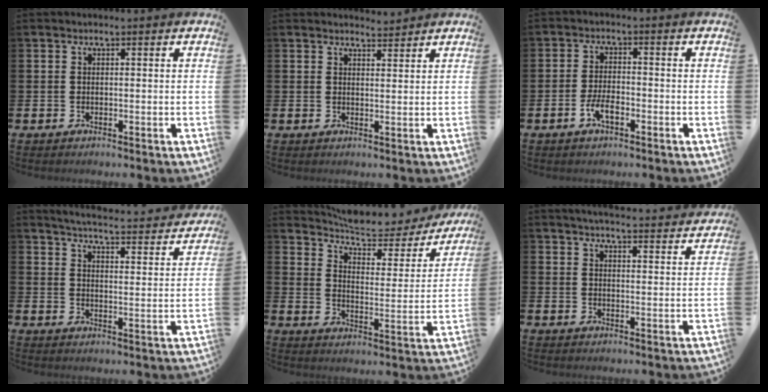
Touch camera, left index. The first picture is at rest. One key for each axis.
{"total": 2.7, "fx": 2.7, "fy": 0.3, "fz": -0.1, "tx": 0.006, "ty": -0.018, "tz": 0.047}
{"total": 3.3, "fx": -1.4, "fy": 1.4, "fz": 2.6, "tx": -0.051, "ty": 0.001, "tz": -0.027}
{"total": 4.7, "fx": 4.5, "fy": 0.2, "fz": 1.2, "tx": -0.038, "ty": -0.040, "tz": 0.072}
{"total": 7.4, "fx": 6.8, "fy": 1.9, "fz": 2.4, "tx": -0.077, "ty": -0.047, "tz": 0.112}
{"total": 4.7, "fx": 4.7, "fy": -0.1, "fz": 0.7, "tx": -0.014, "ty": -0.037, "tz": 0.079}